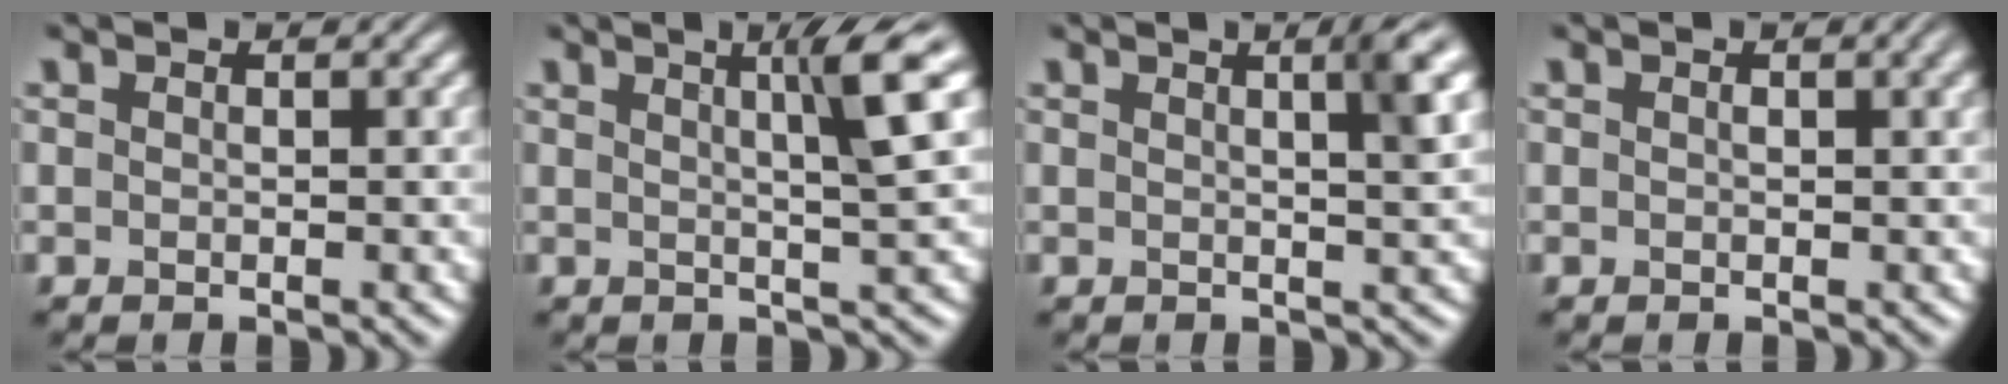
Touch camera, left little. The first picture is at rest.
{"total": 5.1, "force": [1.6, 0.6, 4.8], "torque": [-0.065, 0.009, 0.025]}
{"total": 4.2, "force": [1.5, 0.9, 3.8], "torque": [-0.043, 0.011, 0.018]}
{"total": 1.6, "force": [0.5, 0.4, 1.4], "torque": [-0.019, 0.003, 0.009]}